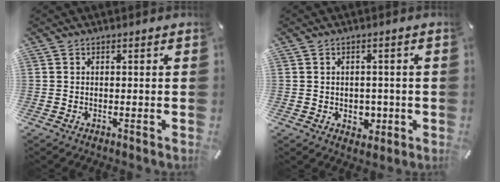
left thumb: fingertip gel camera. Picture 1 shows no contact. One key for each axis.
{"total": 3.6, "fx": -0.5, "fy": 3.3, "fz": 1.5, "tx": -0.004, "ty": -0.005, "tz": -0.013}